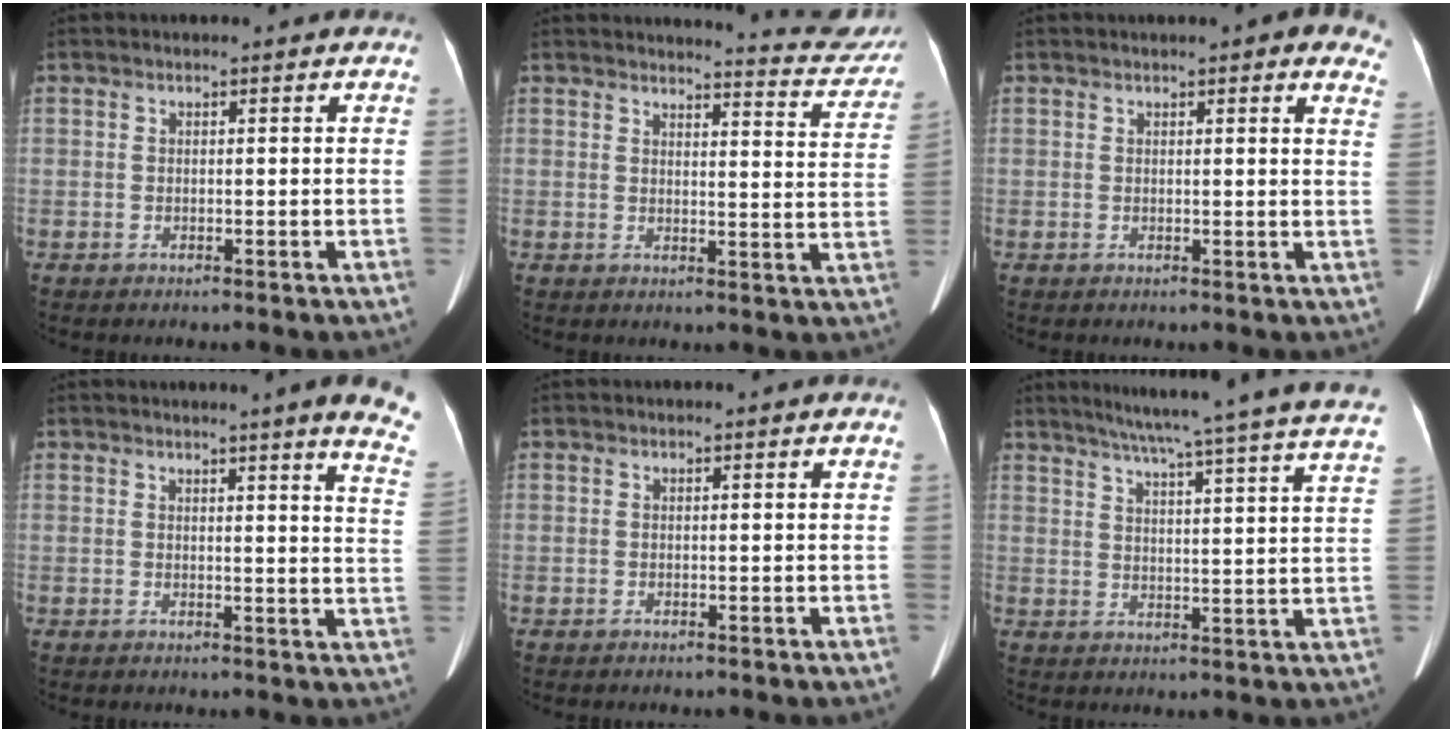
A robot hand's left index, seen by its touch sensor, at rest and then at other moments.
{"total": 10.6, "force": [10.5, 0.6, 0.8], "torque": [0.004, -0.065, 0.098]}
{"total": 7.6, "force": [5.7, 1.5, 4.8], "torque": [-0.041, 0.005, 0.045]}
{"total": 10.4, "force": [8.5, -0.6, 5.9], "torque": [-0.055, -0.052, 0.067]}
{"total": 0.0}
{"total": 25.8, "force": [22.8, -1.6, 11.9], "torque": [-0.185, -0.046, 0.280]}